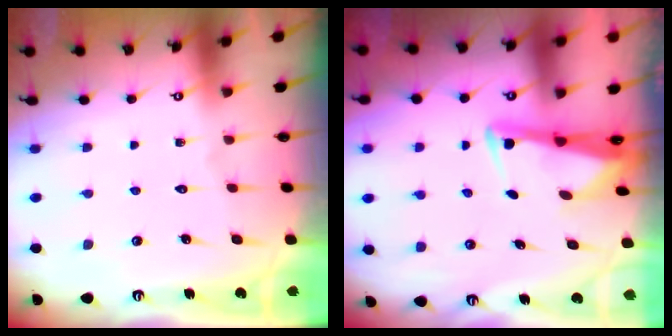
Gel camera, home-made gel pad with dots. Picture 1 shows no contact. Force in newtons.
{"total": 2.9, "press": 2.8, "slide": 0.7}